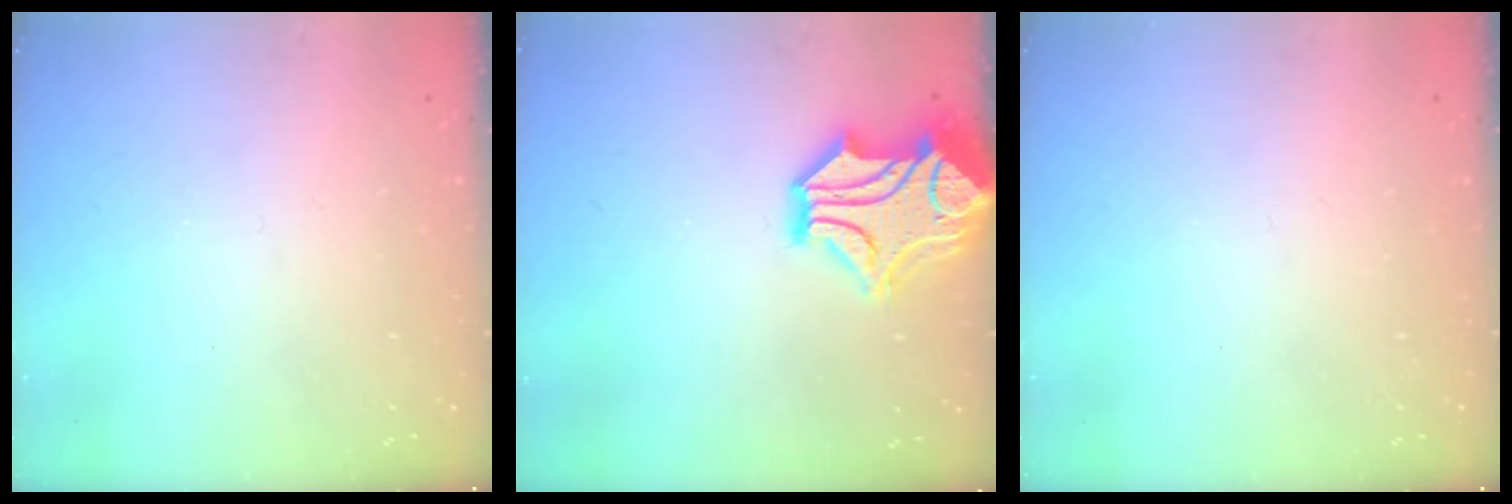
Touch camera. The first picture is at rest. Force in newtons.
{"total": 7.5, "press": 7.1, "slide": 2.3}
{"total": 0.0}